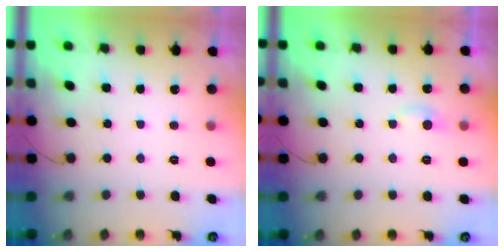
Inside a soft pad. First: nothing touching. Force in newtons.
{"total": 4.7, "press": 4.7, "slide": 0.6}